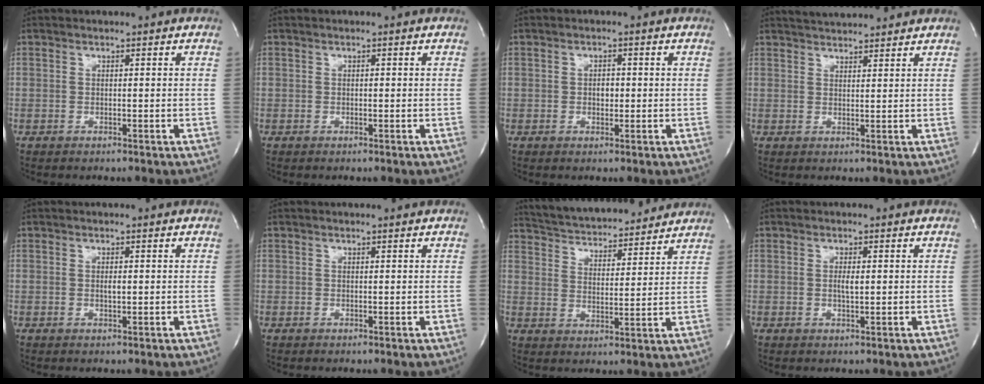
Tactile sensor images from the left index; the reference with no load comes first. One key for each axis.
{"total": 0.0}
{"total": 1.7, "fx": -0.2, "fy": 1.1, "fz": 1.3, "tx": -0.019, "ty": 0.000, "tz": -0.004}
{"total": 6.9, "fx": 6.6, "fy": 0.9, "fz": 2.0, "tx": -0.036, "ty": 0.024, "tz": 0.094}
{"total": 0.9, "fx": 0.0, "fy": 0.2, "fz": 0.8, "tx": -0.016, "ty": -0.004, "tz": 0.000}
{"total": 0.5, "fx": 0.5, "fy": 0.0, "fz": 0.1, "tx": -0.007, "ty": -0.001, "tz": 0.005}
{"total": 17.4, "fx": 16.3, "fy": 3.2, "fz": 5.1, "tx": -0.088, "ty": 0.017, "tz": 0.241}
{"total": 1.5, "fx": 0.0, "fy": 0.3, "fz": 1.5, "tx": -0.030, "ty": -0.003, "tz": 0.000}